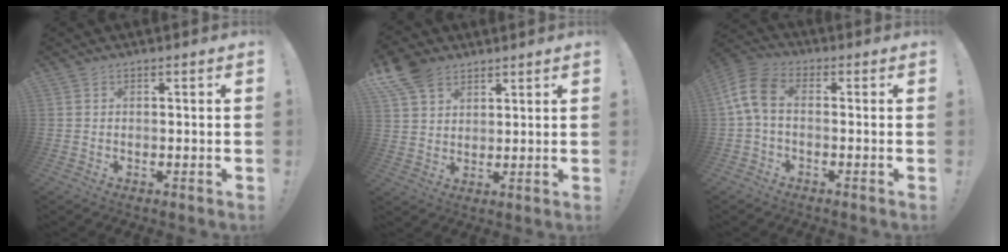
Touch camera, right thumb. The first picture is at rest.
{"total": 8.9, "force": [6.0, 5.6, 3.4], "torque": [-0.065, -0.029, 0.120]}
{"total": 9.0, "force": [0.8, 5.4, 7.1], "torque": [-0.152, 0.006, 0.021]}